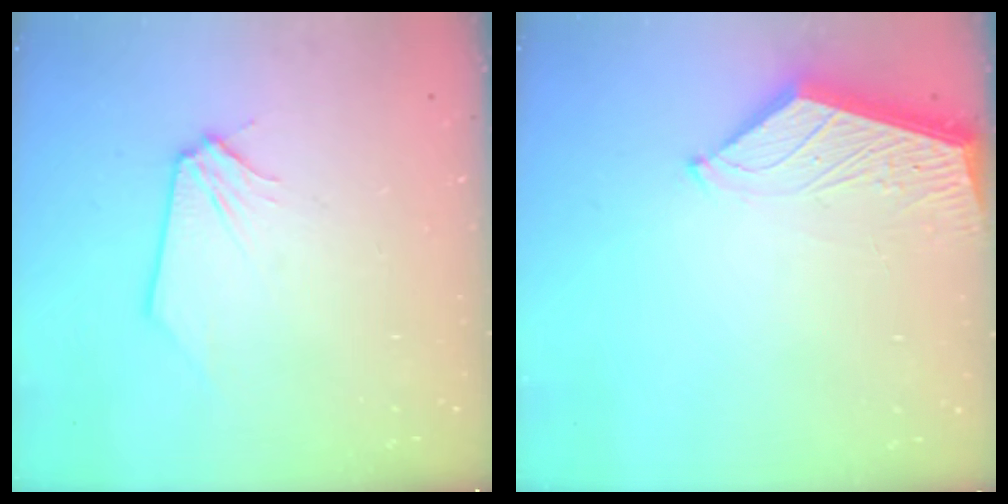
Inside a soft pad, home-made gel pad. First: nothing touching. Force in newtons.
{"total": 3.9, "press": 3.9, "slide": 0.5}